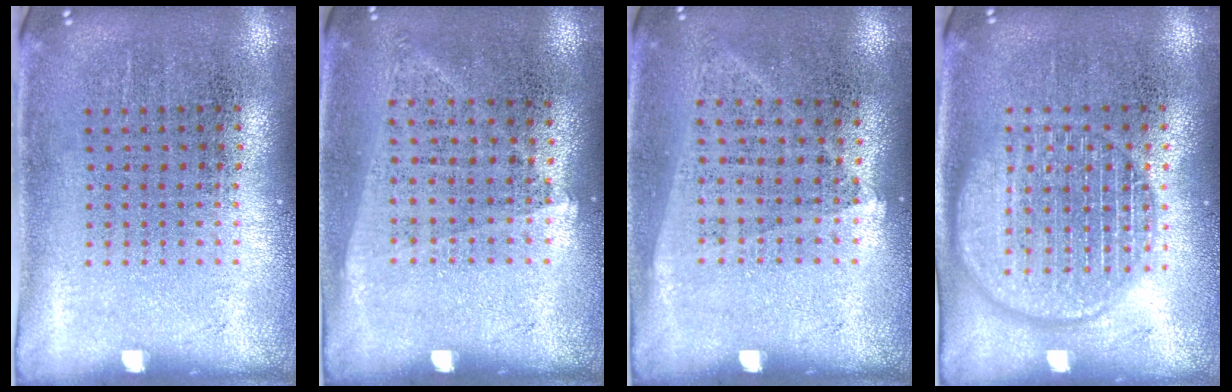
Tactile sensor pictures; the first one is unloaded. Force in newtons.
{"total": 1.0, "press": 0.9, "slide": 0.4}
{"total": 1.0, "press": 0.9, "slide": 0.6}
{"total": 3.2, "press": 3.2, "slide": 0.4}